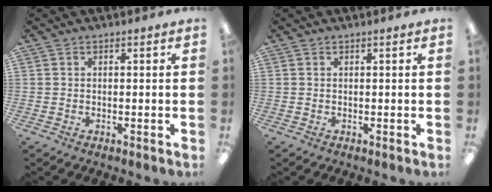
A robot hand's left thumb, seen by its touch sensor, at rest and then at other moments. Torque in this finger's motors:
{"motor_torque": [-0.02, 0.02, 0.02, 0.02, 0.00]}